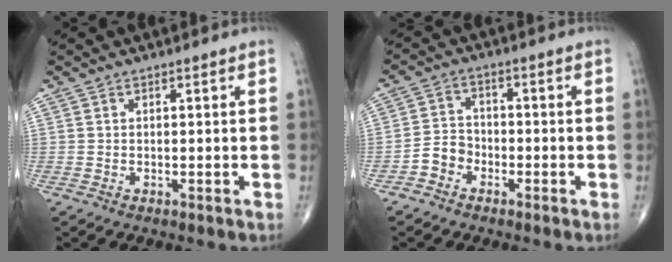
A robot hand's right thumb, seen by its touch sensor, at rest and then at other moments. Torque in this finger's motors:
{"motor_torque": [0.11, -0.08, 0.46, -0.35, 0.01]}